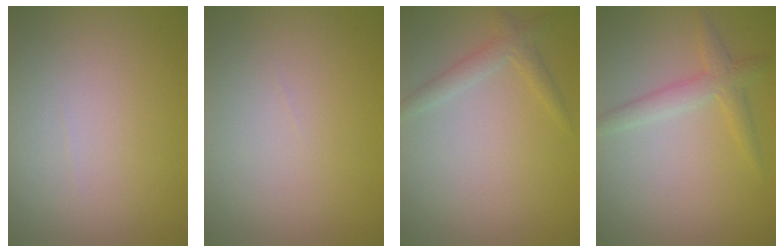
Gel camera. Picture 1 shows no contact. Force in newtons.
{"total": 0.0}
{"total": 1.9, "press": 1.9, "slide": 0.2}
{"total": 2.4, "press": 2.4, "slide": 0.1}